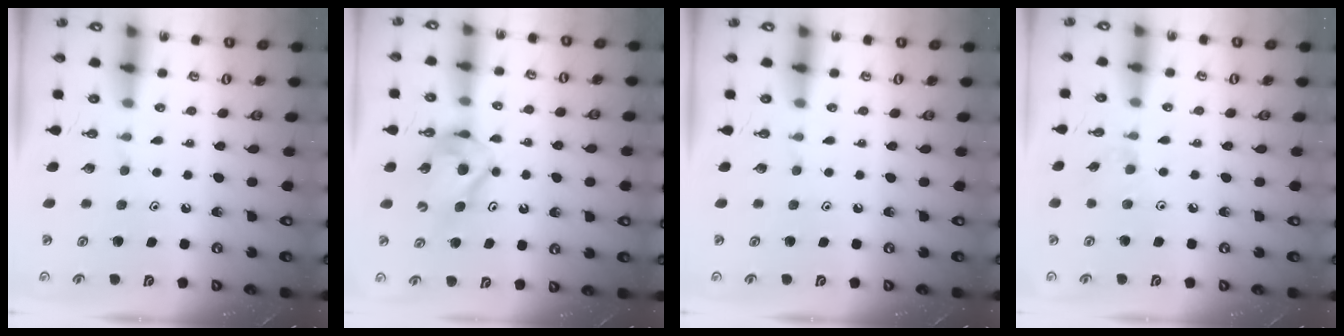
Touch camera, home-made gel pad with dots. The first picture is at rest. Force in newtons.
{"total": 8.5, "press": 8.4, "slide": 0.9}
{"total": 0.0}
{"total": 2.7, "press": 2.6, "slide": 0.4}